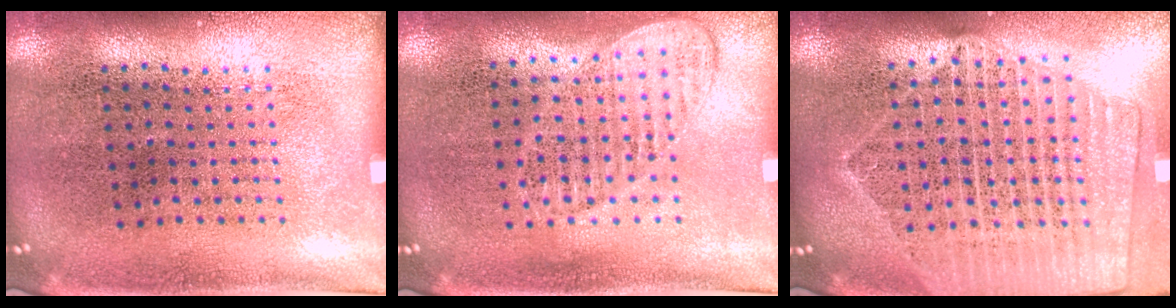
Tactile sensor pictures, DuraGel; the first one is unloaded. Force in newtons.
{"total": 1.0, "press": 1.0, "slide": 0.1}
{"total": 2.1, "press": 1.9, "slide": 0.9}